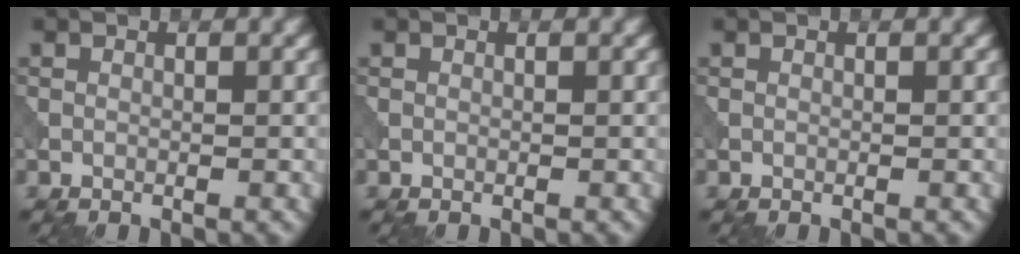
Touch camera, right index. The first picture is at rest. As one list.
[{"total": 0.0}, {"total": 0.0}]